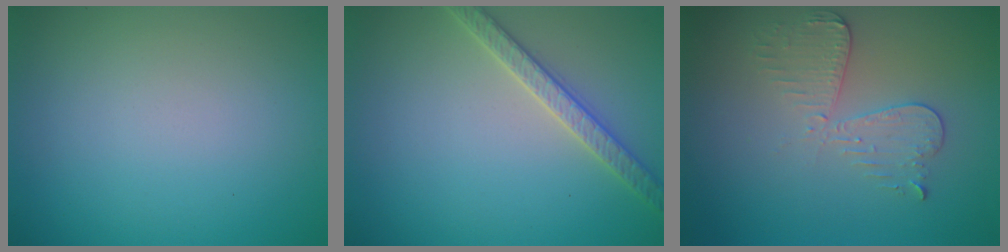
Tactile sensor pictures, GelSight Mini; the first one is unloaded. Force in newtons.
{"total": 2.7, "press": 2.7, "slide": 0.3}
{"total": 3.0, "press": 2.7, "slide": 1.2}